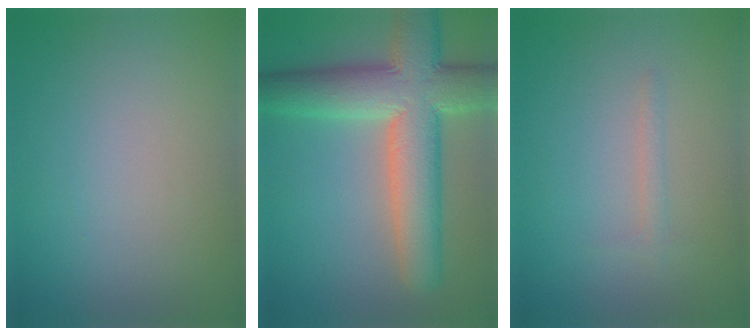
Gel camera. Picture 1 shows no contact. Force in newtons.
{"total": 10.0, "press": 10.0, "slide": 0.5}
{"total": 0.9, "press": 0.9, "slide": 0.0}